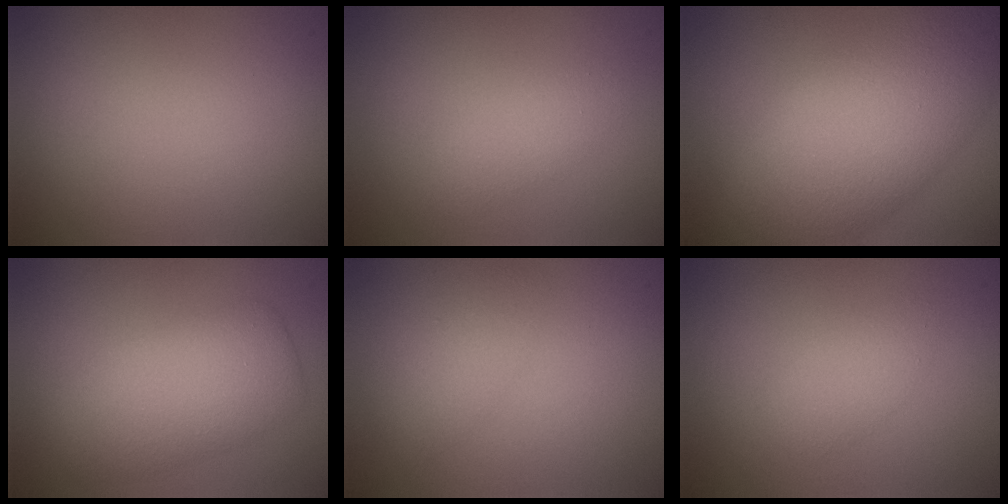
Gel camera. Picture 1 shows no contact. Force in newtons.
{"total": 1.6, "press": 1.6, "slide": 0.1}
{"total": 10.3, "press": 10.2, "slide": 0.8}
{"total": 5.3, "press": 5.3, "slide": 0.1}
{"total": 1.5, "press": 1.5, "slide": 0.1}
{"total": 1.6, "press": 1.6, "slide": 0.1}